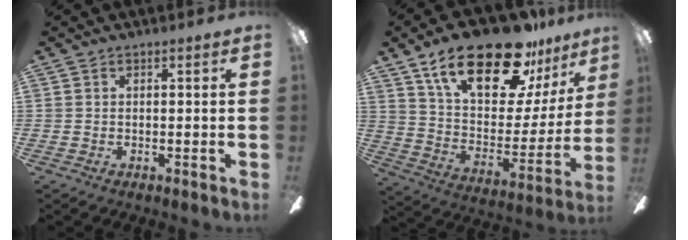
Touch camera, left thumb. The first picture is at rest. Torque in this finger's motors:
{"motor_torque": [1.20, 1.24, 1.46, -1.31, 0.15]}